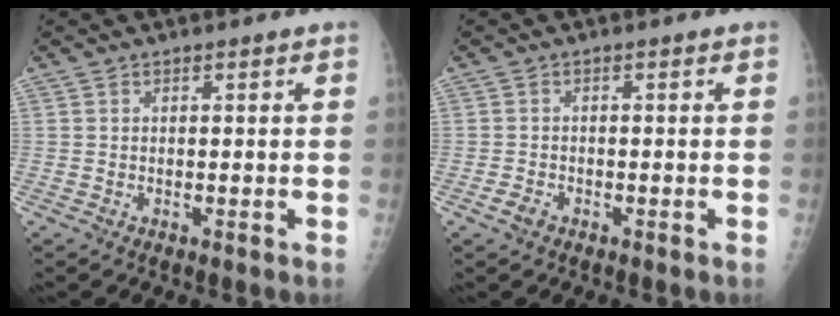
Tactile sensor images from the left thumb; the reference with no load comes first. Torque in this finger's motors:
{"motor_torque": [-0.11, 0.07, -0.03, -0.02, 0.01]}